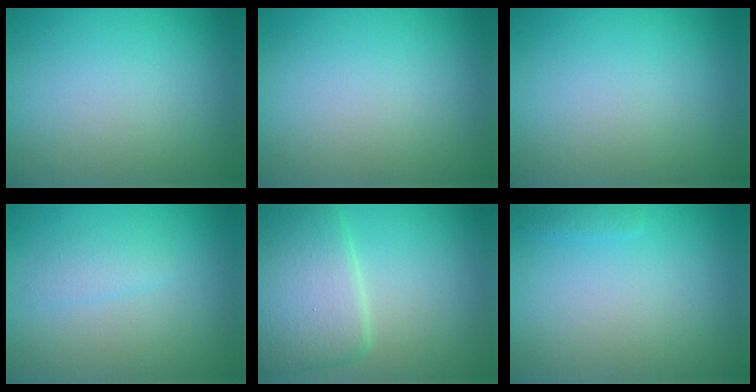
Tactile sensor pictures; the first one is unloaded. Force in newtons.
{"total": 0.0}
{"total": 0.0}
{"total": 1.1, "press": 1.1, "slide": 0.1}
{"total": 6.2, "press": 6.2, "slide": 0.2}
{"total": 0.7, "press": 0.7, "slide": 0.1}